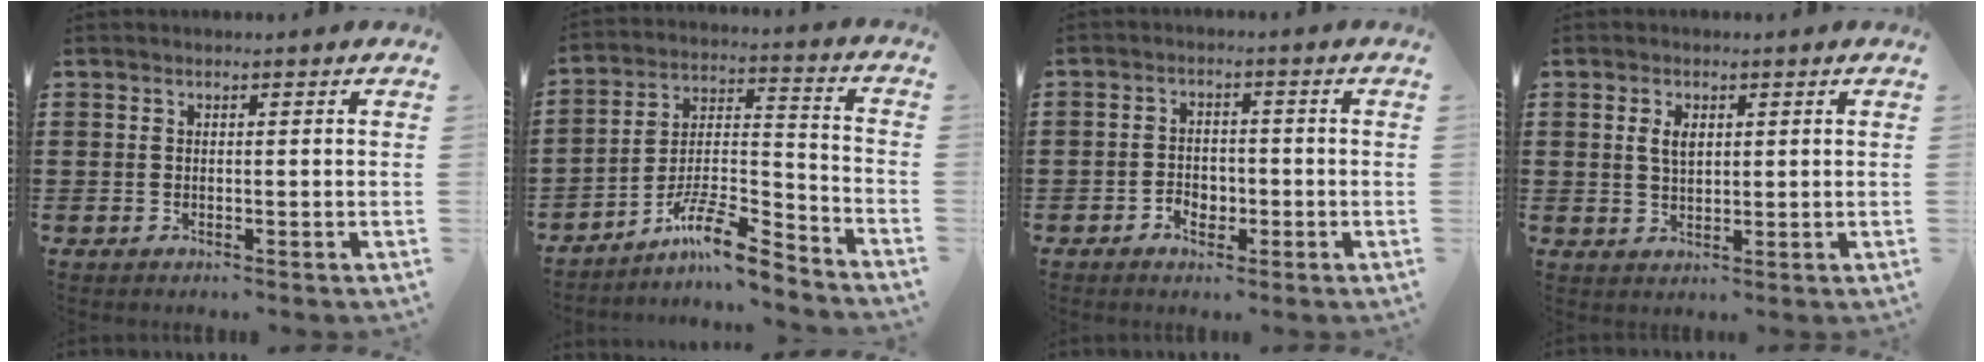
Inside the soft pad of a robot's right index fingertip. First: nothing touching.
{"total": 10.2, "force": [-8.0, 1.9, 6.0], "torque": [-0.114, 0.010, -0.156]}
{"total": 2.9, "force": [-1.5, 2.0, 1.5], "torque": [-0.031, 0.002, -0.030]}
{"total": 2.8, "force": [0.8, 1.5, 2.2], "torque": [-0.048, 0.006, 0.014]}